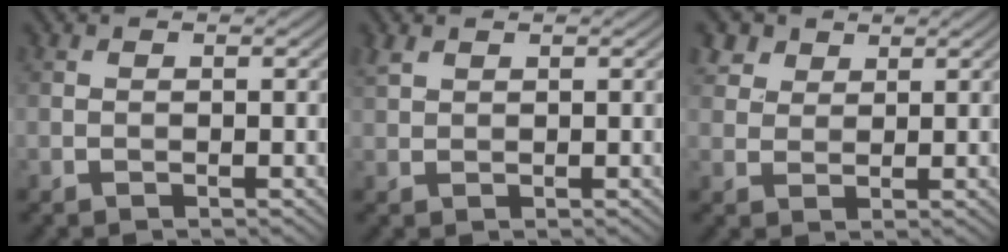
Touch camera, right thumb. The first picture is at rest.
{"total": 1.6, "force": [1.2, 0.8, 0.8], "torque": [-0.023, 0.005, 0.030]}
{"total": 4.3, "force": [2.9, 2.8, 1.6], "torque": [-0.051, -0.005, 0.071]}